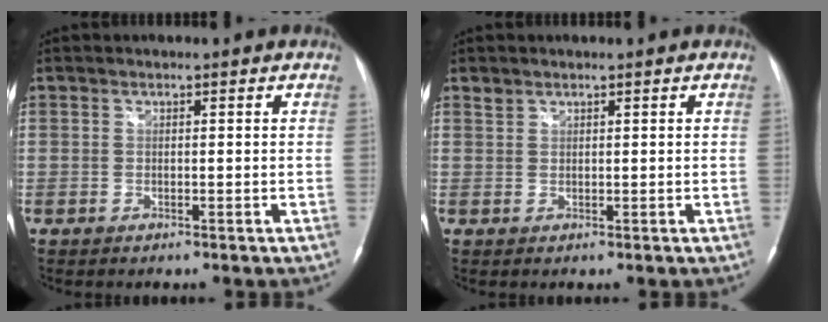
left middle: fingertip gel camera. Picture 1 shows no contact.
{"total": 0.9, "force": [0.8, 0.3, 0.0], "torque": [-0.001, 0.005, 0.017]}